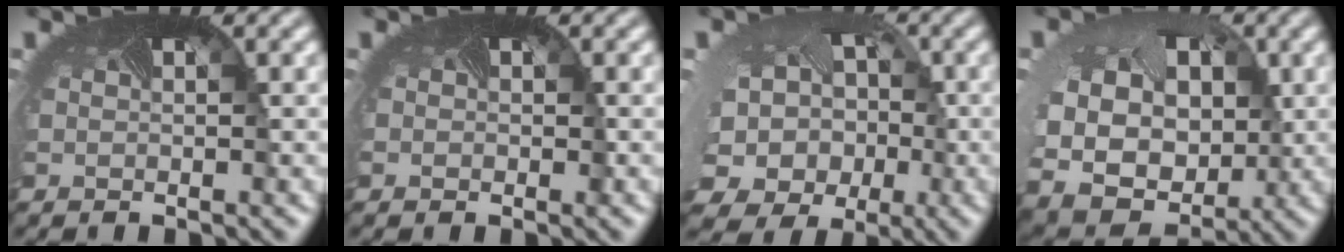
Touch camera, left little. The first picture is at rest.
{"total": 0.0}
{"total": 12.3, "force": [-3.9, 10.3, 5.5], "torque": [-0.137, -0.058, -0.045]}
{"total": 11.9, "force": [0.5, 9.6, 7.0], "torque": [-0.148, -0.033, 0.020]}